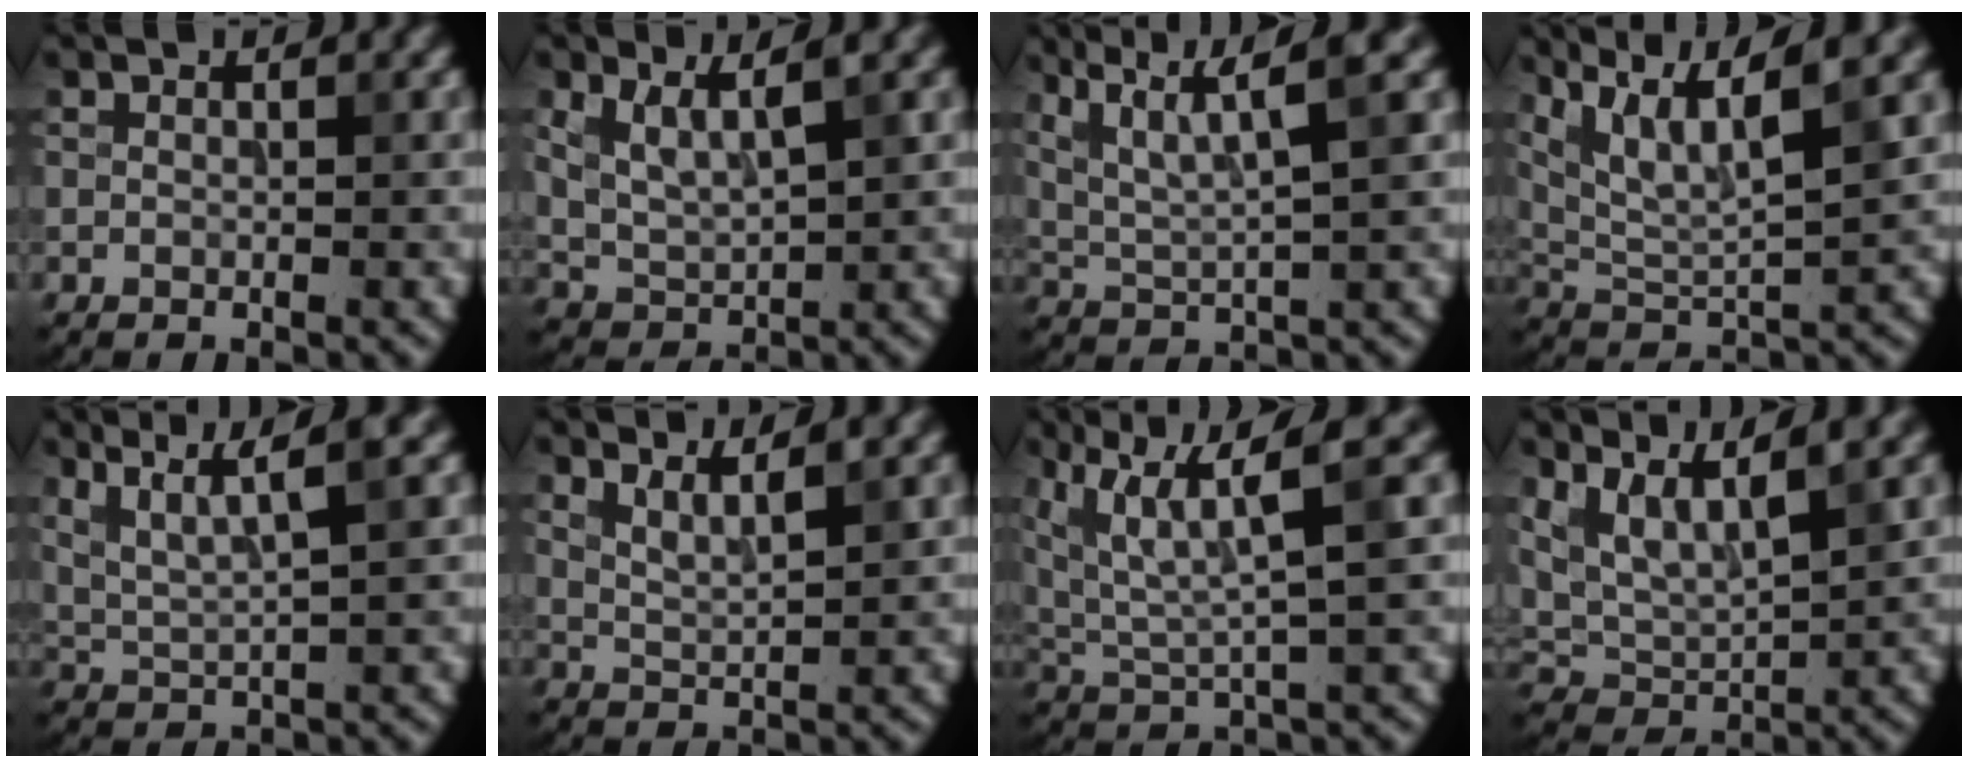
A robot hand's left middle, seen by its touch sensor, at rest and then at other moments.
{"total": 3.7, "force": [1.9, 1.4, 2.9], "torque": [-0.067, -0.004, 0.041]}
{"total": 6.4, "force": [3.1, 1.4, 5.4], "torque": [-0.095, 0.006, 0.062]}
{"total": 8.5, "force": [4.9, 2.3, 6.5], "torque": [-0.121, 0.012, 0.086]}
{"total": 5.1, "force": [2.9, 0.8, 4.1], "torque": [-0.079, 0.003, 0.062]}
{"total": 2.8, "force": [2.2, 0.6, 1.7], "torque": [-0.023, 0.000, 0.037]}
{"total": 7.6, "force": [3.4, 1.8, 6.5], "torque": [-0.137, 0.006, 0.070]}
{"total": 5.8, "force": [3.6, 1.7, 4.2], "torque": [-0.097, 0.001, 0.073]}